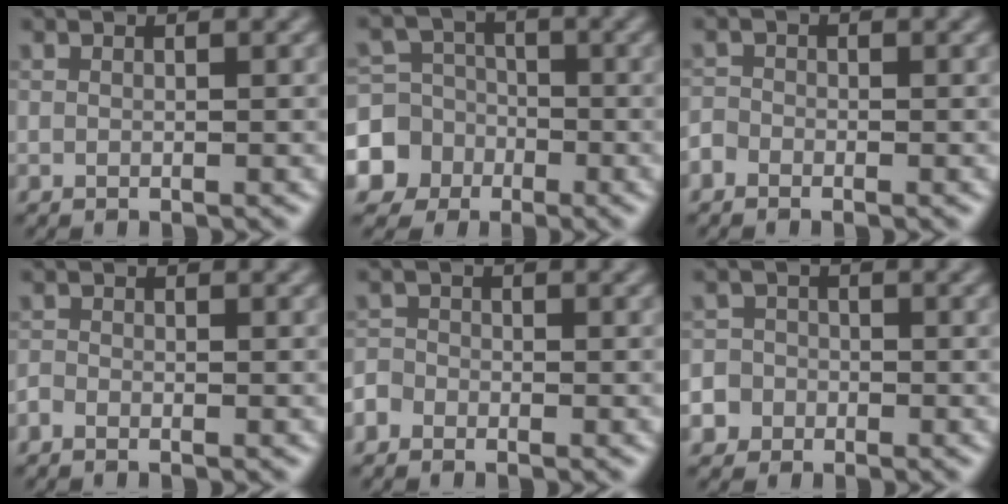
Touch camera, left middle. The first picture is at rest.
{"total": 8.1, "force": [-2.9, 7.4, 1.4], "torque": [-0.034, -0.004, -0.074]}
{"total": 1.2, "force": [-0.9, 0.7, 0.2], "torque": [-0.003, 0.002, -0.020]}
{"total": 0.7, "force": [-0.6, 0.3, 0.2], "torque": [-0.003, 0.000, -0.016]}
{"total": 1.6, "force": [-1.1, 1.2, 0.3], "torque": [0.000, 0.007, -0.023]}
{"total": 5.8, "force": [-2.9, 5.0, 0.8], "torque": [-0.006, -0.006, -0.072]}